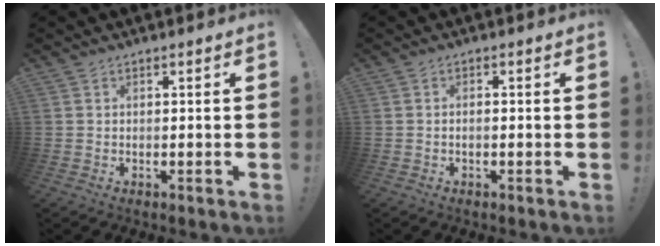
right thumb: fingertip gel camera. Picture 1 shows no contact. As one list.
[{"total": 1.3, "force": [-0.9, 0.1, 0.9], "torque": [-0.021, 0.003, -0.014]}]